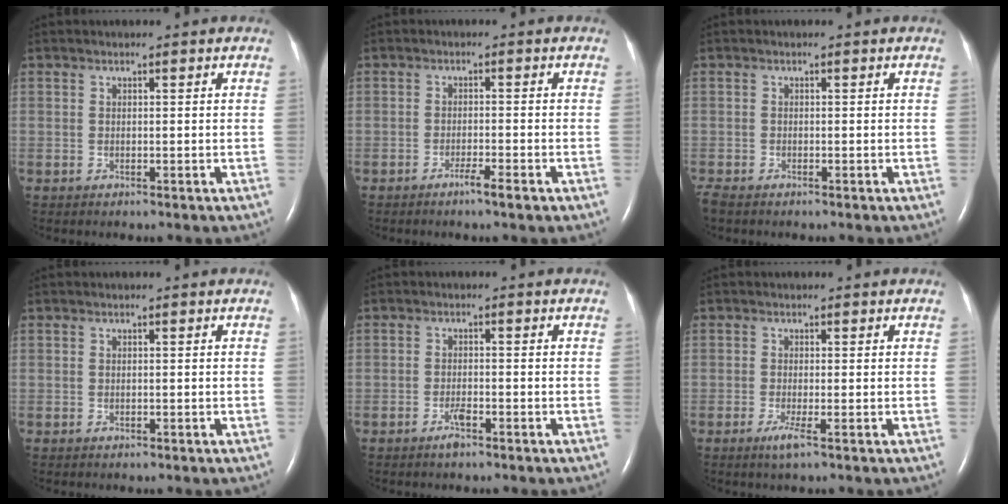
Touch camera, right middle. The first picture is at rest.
{"total": 2.5, "force": [-1.7, -0.1, 1.9], "torque": [-0.033, -0.002, -0.030]}
{"total": 1.6, "force": [-1.3, 0.4, 0.7], "torque": [-0.022, -0.006, -0.024]}
{"total": 0.0}
{"total": 1.9, "force": [-1.4, 0.3, 1.3], "torque": [-0.030, -0.001, -0.025]}
{"total": 2.1, "force": [-1.1, -0.2, 1.8], "torque": [-0.040, -0.008, -0.023]}